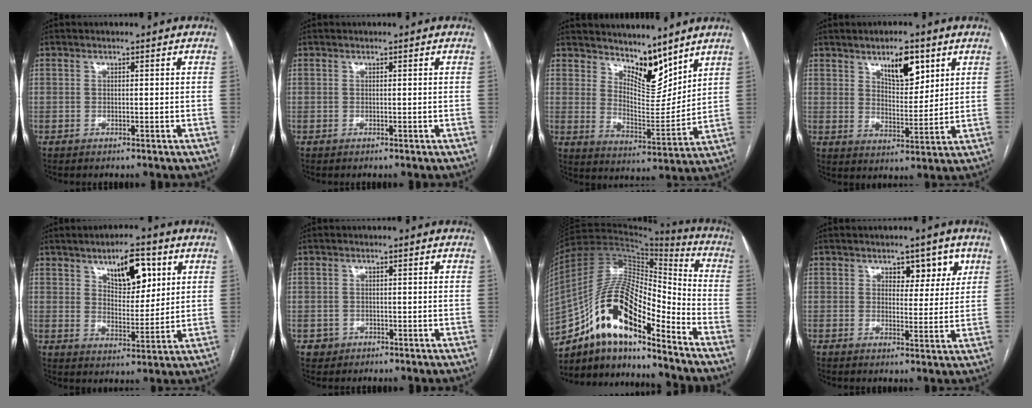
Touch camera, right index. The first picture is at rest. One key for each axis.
{"total": 0.0}
{"total": 9.2, "fx": 7.8, "fy": 3.0, "fz": 3.9, "tx": -0.066, "ty": -0.011, "tz": 0.145}
{"total": 7.8, "fx": 4.5, "fy": 3.0, "fz": 5.7, "tx": -0.091, "ty": -0.001, "tz": 0.075}
{"total": 9.3, "fx": 4.6, "fy": 3.9, "fz": 7.1, "tx": -0.107, "ty": 0.004, "tz": 0.078}
{"total": 1.8, "fx": -0.7, "fy": 1.6, "fz": 0.0, "tx": 0.001, "ty": 0.007, "tz": -0.009}
{"total": 17.6, "fx": -11.5, "fy": 4.7, "fz": 12.5, "tx": -0.234, "ty": 0.031, "tz": -0.201}
{"total": 4.8, "fx": 2.6, "fy": 2.8, "fz": 2.9, "tx": -0.023, "ty": 0.003, "tz": 0.034}